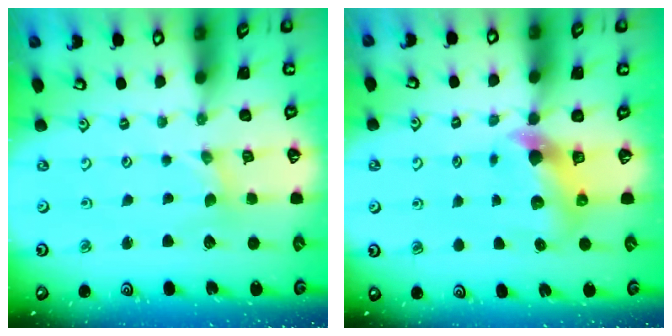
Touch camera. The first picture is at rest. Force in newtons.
{"total": 5.6, "press": 5.6, "slide": 0.5}